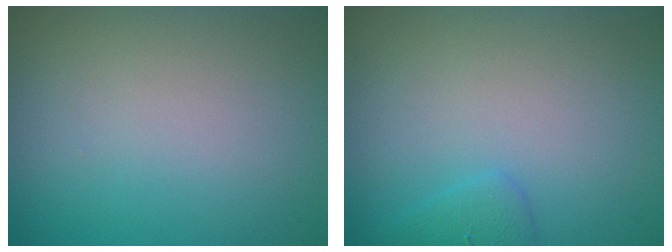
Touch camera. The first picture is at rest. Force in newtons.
{"total": 1.2, "press": 1.2, "slide": 0.1}